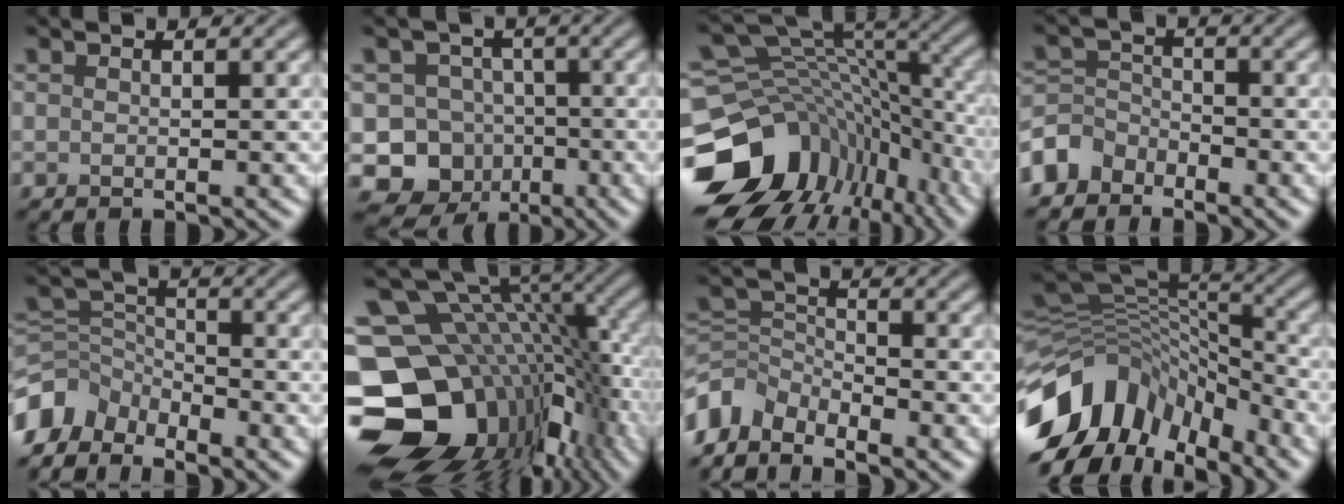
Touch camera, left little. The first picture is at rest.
{"total": 8.8, "force": [-4.2, 7.5, 1.8], "torque": [-0.012, -0.007, -0.083]}
{"total": 14.6, "force": [-5.3, 10.9, 8.2], "torque": [-0.176, -0.009, -0.070]}
{"total": 3.3, "force": [-2.6, 2.0, 0.4], "torque": [-0.008, 0.005, -0.067]}
{"total": 4.8, "force": [-3.8, 2.6, 1.3], "torque": [-0.024, -0.001, -0.088]}
{"total": 18.7, "force": [-4.4, 13.5, 12.2], "torque": [-0.240, -0.024, -0.041]}
{"total": 5.3, "force": [-4.1, 2.7, 1.8], "torque": [-0.034, -0.004, -0.095]}
{"total": 11.8, "force": [-6.6, 7.6, 6.3], "torque": [-0.126, 0.021, -0.128]}